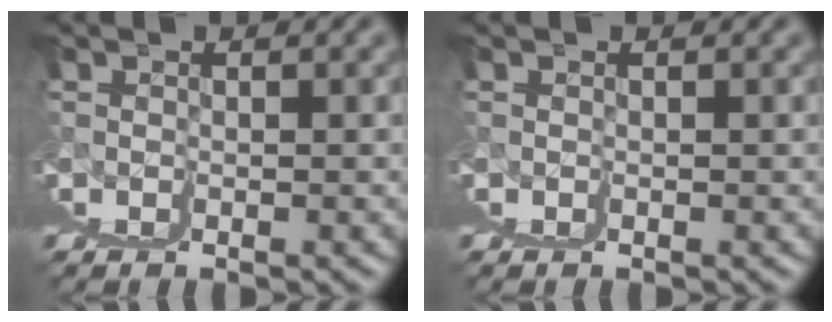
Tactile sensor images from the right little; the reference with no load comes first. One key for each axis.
{"total": 0.0}